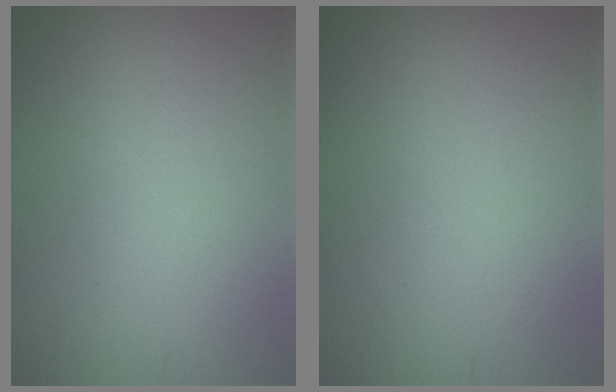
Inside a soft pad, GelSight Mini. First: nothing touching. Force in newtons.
{"total": 0.0}